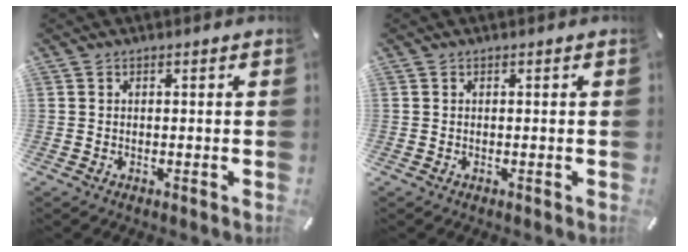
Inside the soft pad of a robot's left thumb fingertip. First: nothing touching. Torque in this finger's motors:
{"motor_torque": [0.03, 0.03, 0.00, 0.00, 0.00]}